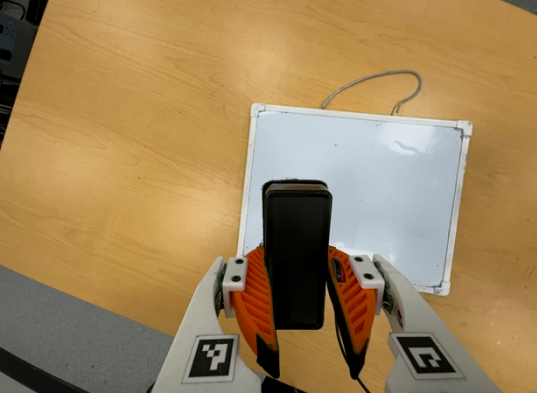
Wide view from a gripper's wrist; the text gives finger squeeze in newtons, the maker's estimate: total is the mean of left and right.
{"total": 8.6, "left": 6.8, "right": 10.3}